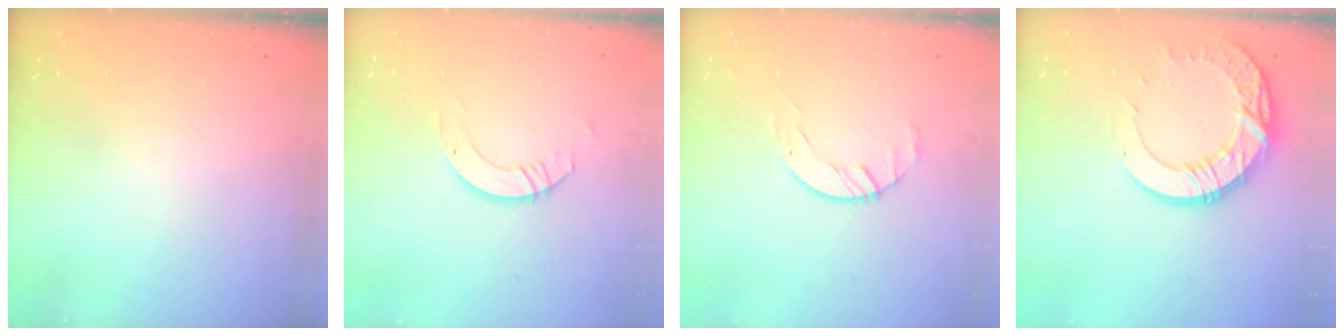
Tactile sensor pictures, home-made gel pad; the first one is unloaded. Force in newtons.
{"total": 4.4, "press": 4.4, "slide": 0.0}
{"total": 1.8, "press": 1.7, "slide": 0.3}
{"total": 17.8, "press": 17.7, "slide": 1.5}